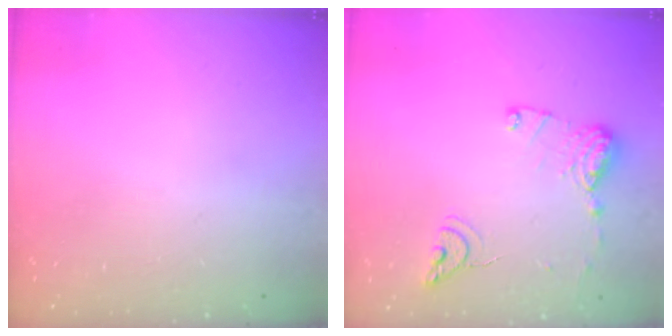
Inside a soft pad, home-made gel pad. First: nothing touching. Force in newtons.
{"total": 12.2, "press": 12.2, "slide": 1.0}